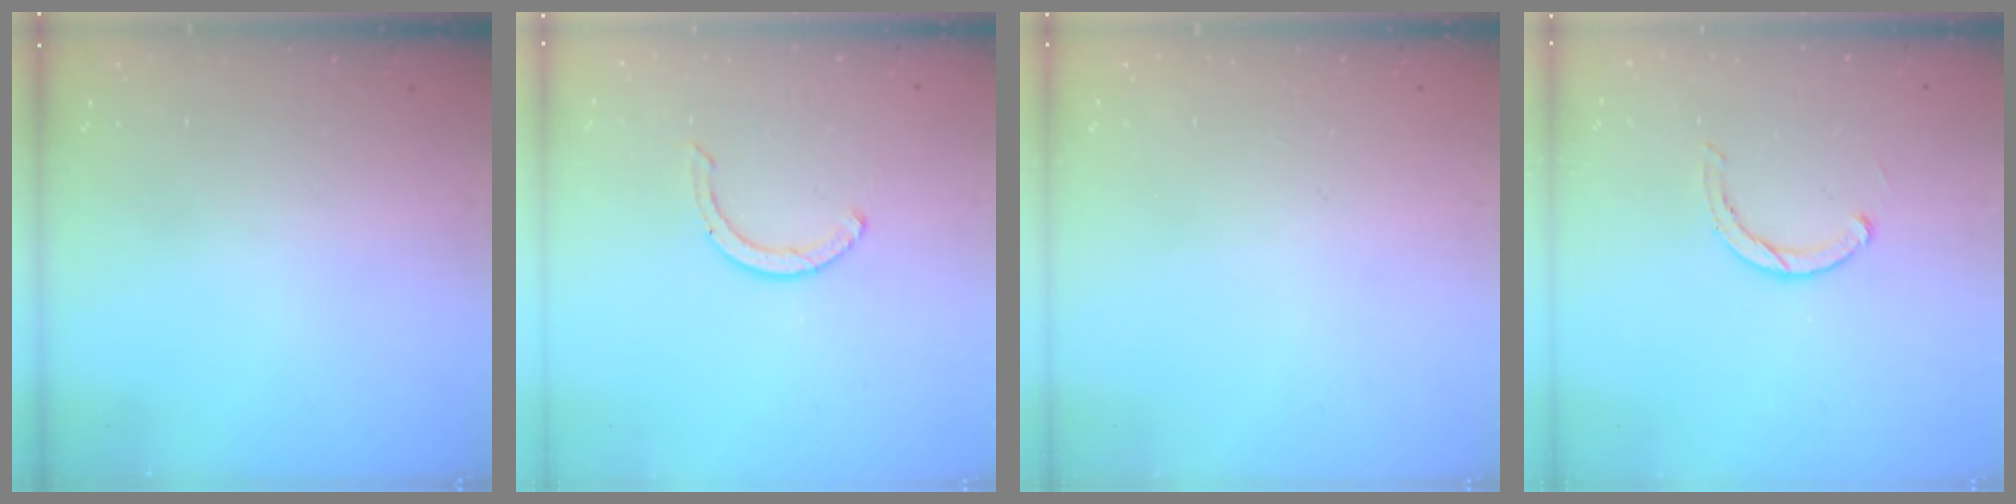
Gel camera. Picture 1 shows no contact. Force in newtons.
{"total": 2.9, "press": 2.9, "slide": 0.4}
{"total": 2.6, "press": 2.6, "slide": 0.2}
{"total": 2.8, "press": 2.8, "slide": 0.2}